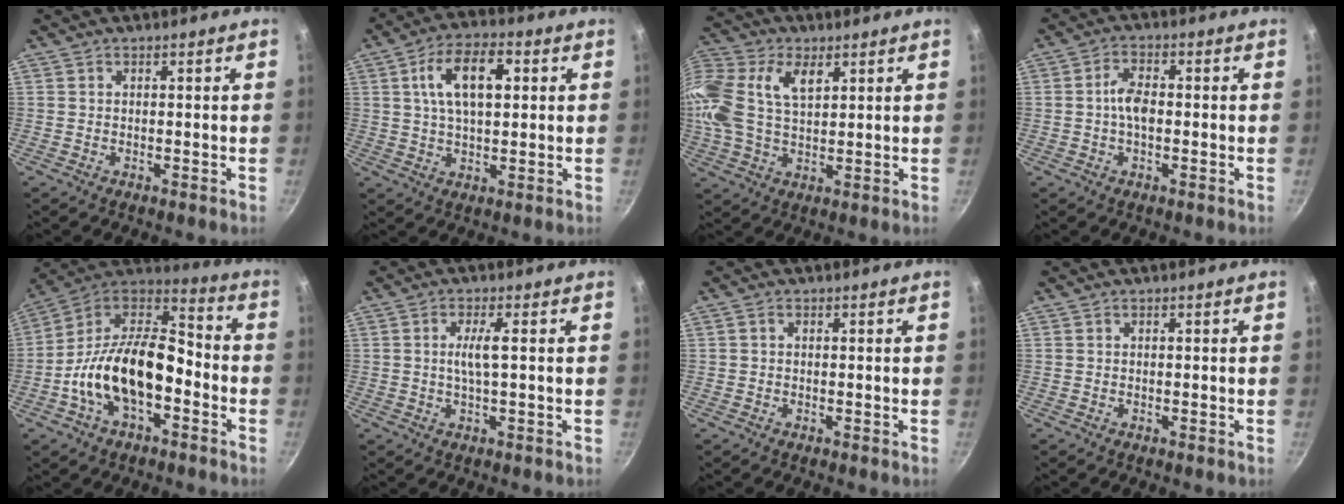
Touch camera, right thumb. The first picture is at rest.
{"total": 11.4, "force": [2.8, 5.7, 9.4], "torque": [-0.150, 0.011, 0.045]}
{"total": 19.4, "force": [6.2, 12.3, 13.8], "torque": [-0.316, 0.021, 0.108]}
{"total": 4.7, "force": [-0.3, 2.6, 3.9], "torque": [-0.069, 0.017, -0.012]}
{"total": 20.5, "force": [-5.5, 11.4, 16.2], "torque": [-0.268, 0.058, -0.115]}
{"total": 3.7, "force": [0.3, 0.4, 3.6], "torque": [-0.082, 0.003, 0.007]}
{"total": 0.7, "force": [0.1, 0.5, 0.4], "torque": [-0.007, 0.005, 0.001]}
{"total": 0.0}